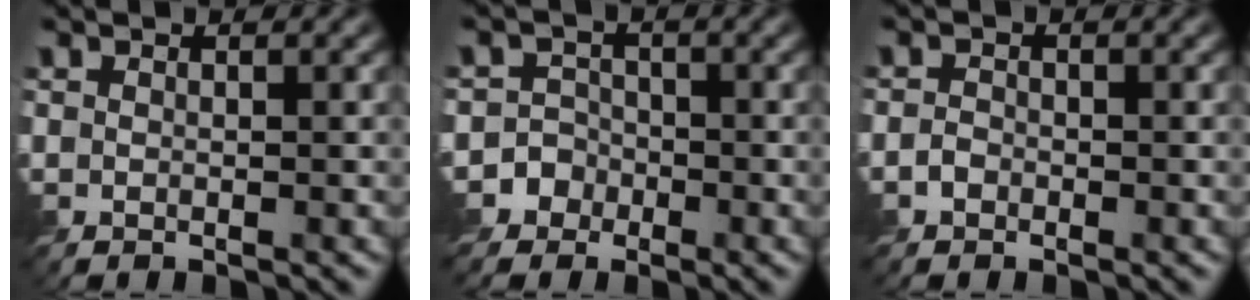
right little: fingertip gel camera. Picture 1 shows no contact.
{"total": 3.8, "force": [-2.5, 2.9, 0.0], "torque": [0.031, 0.001, -0.048]}
{"total": 0.9, "force": [-0.5, 0.7, 0.3], "torque": [-0.005, 0.002, -0.014]}